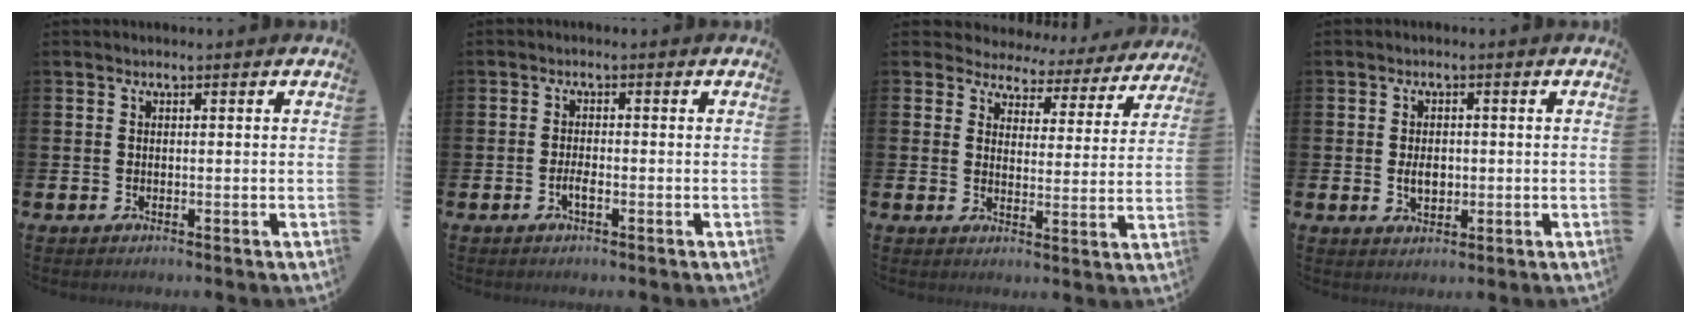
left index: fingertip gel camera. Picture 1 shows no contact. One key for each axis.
{"total": 1.6, "fx": -0.7, "fy": 0.4, "fz": 1.3, "tx": -0.034, "ty": 0.003, "tz": -0.011}
{"total": 3.8, "fx": 3.4, "fy": 1.7, "fz": 0.0, "tx": -0.016, "ty": -0.036, "tz": 0.052}
{"total": 2.9, "fx": -0.1, "fy": 1.9, "fz": 2.2, "tx": -0.028, "ty": -0.001, "tz": -0.007}